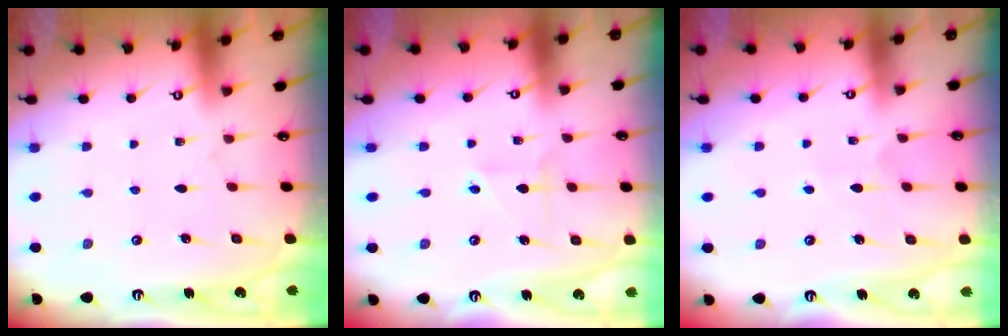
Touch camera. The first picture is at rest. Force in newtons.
{"total": 2.3, "press": 2.3, "slide": 0.5}
{"total": 4.2, "press": 4.2, "slide": 0.5}